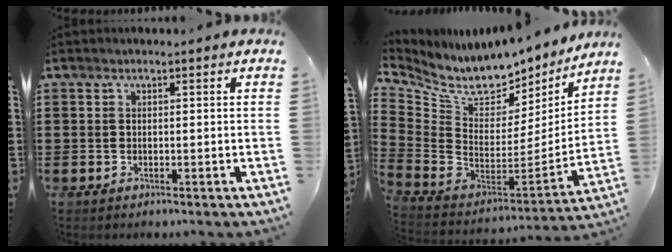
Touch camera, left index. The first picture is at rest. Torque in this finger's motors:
{"motor_torque": [2.11, -0.03, 0.37, -0.01]}